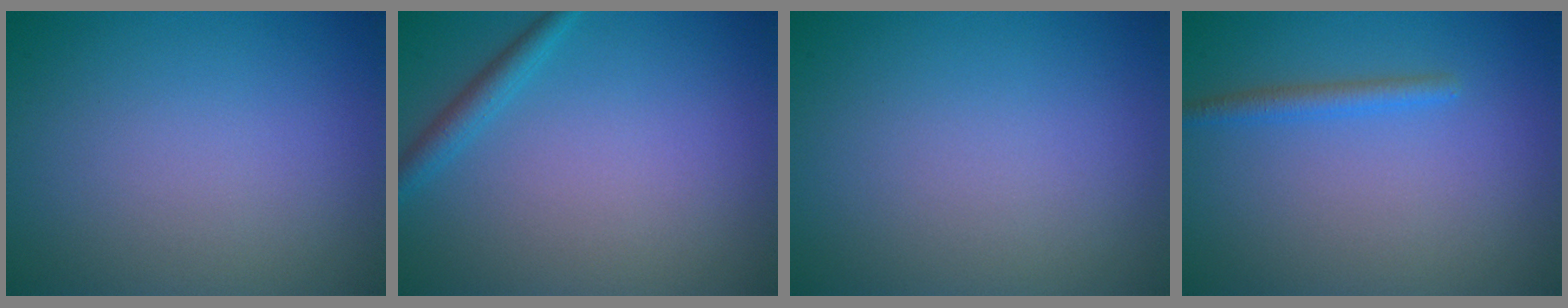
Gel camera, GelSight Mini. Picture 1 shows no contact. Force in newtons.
{"total": 1.8, "press": 1.8, "slide": 0.0}
{"total": 0.0}
{"total": 1.6, "press": 1.6, "slide": 0.0}